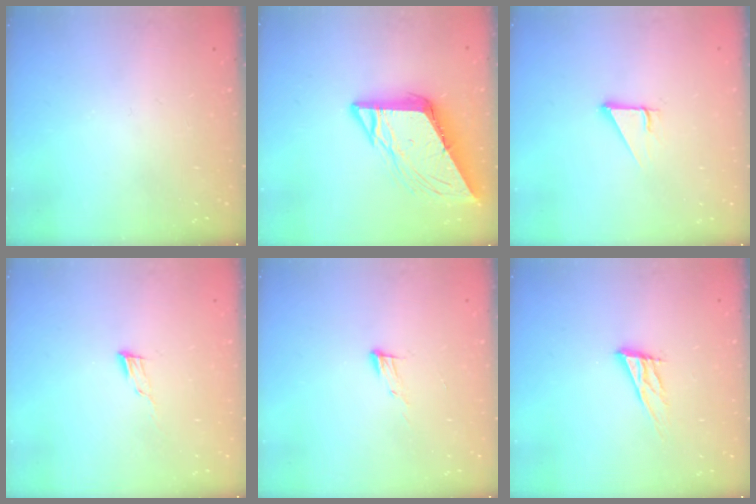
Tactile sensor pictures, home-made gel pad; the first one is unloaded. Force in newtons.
{"total": 11.0, "press": 10.9, "slide": 1.2}
{"total": 3.7, "press": 3.7, "slide": 0.2}
{"total": 4.6, "press": 4.6, "slide": 0.4}
{"total": 5.4, "press": 5.4, "slide": 0.5}
{"total": 11.0, "press": 10.7, "slide": 2.6}